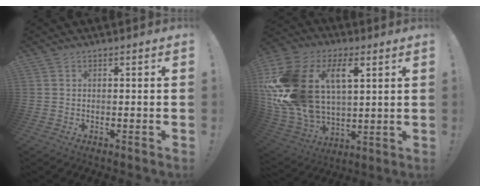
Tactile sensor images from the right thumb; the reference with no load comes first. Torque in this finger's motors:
{"motor_torque": [1.68, 1.71, 2.50, 0.27, 1.05]}